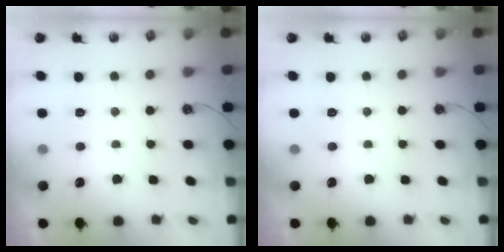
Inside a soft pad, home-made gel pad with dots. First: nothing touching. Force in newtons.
{"total": 0.0}